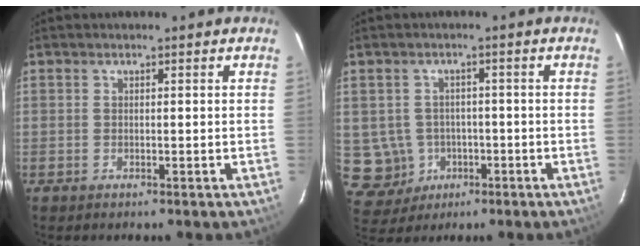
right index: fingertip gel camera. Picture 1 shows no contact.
{"total": 7.5, "force": [-1.6, 7.2, 1.6], "torque": [-0.058, 0.013, -0.007]}